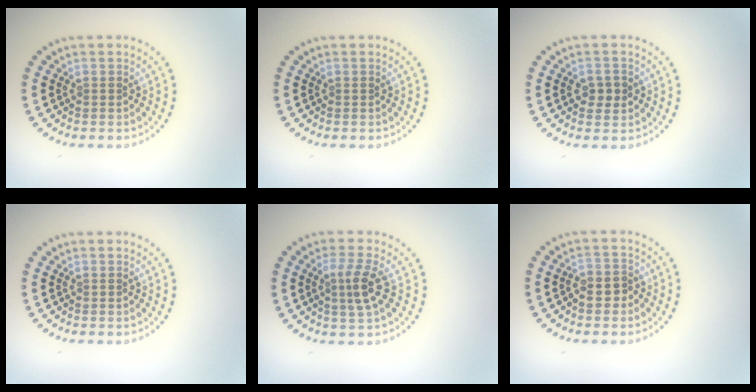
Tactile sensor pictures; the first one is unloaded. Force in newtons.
{"total": 0.0}
{"total": 1.9, "press": 1.9, "slide": 0.3}
{"total": 0.0}
{"total": 2.8, "press": 2.5, "slide": 1.2}
{"total": 2.4, "press": 2.2, "slide": 0.8}